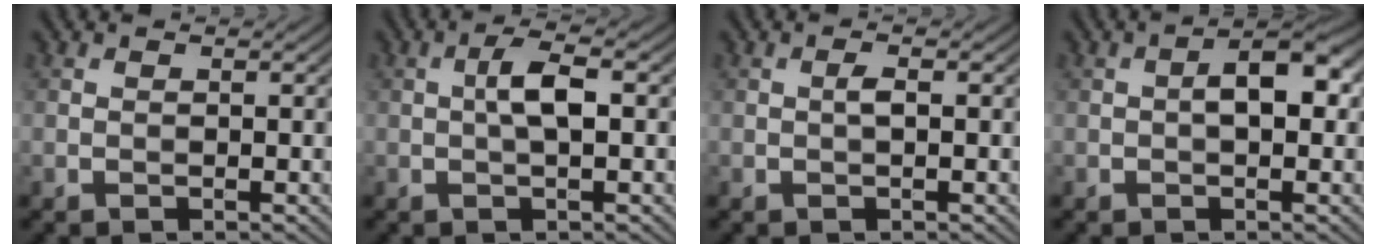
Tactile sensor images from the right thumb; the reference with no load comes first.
{"total": 3.5, "force": [0.1, 0.9, 3.4], "torque": [-0.067, 0.011, -0.002]}
{"total": 1.1, "force": [-0.1, 0.2, 1.1], "torque": [-0.021, 0.004, -0.002]}
{"total": 4.5, "force": [0.1, 2.1, 4.0], "torque": [-0.058, 0.010, -0.004]}